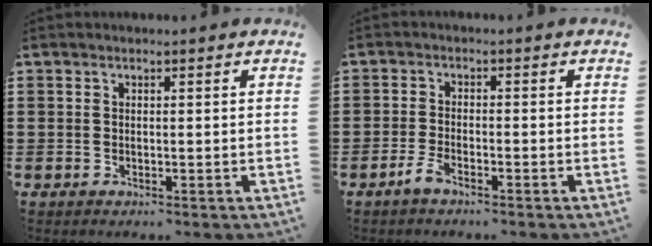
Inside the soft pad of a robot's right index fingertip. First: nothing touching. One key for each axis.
{"total": 2.4, "fx": -1.9, "fy": 0.6, "fz": 1.4, "tx": -0.047, "ty": -0.004, "tz": -0.043}